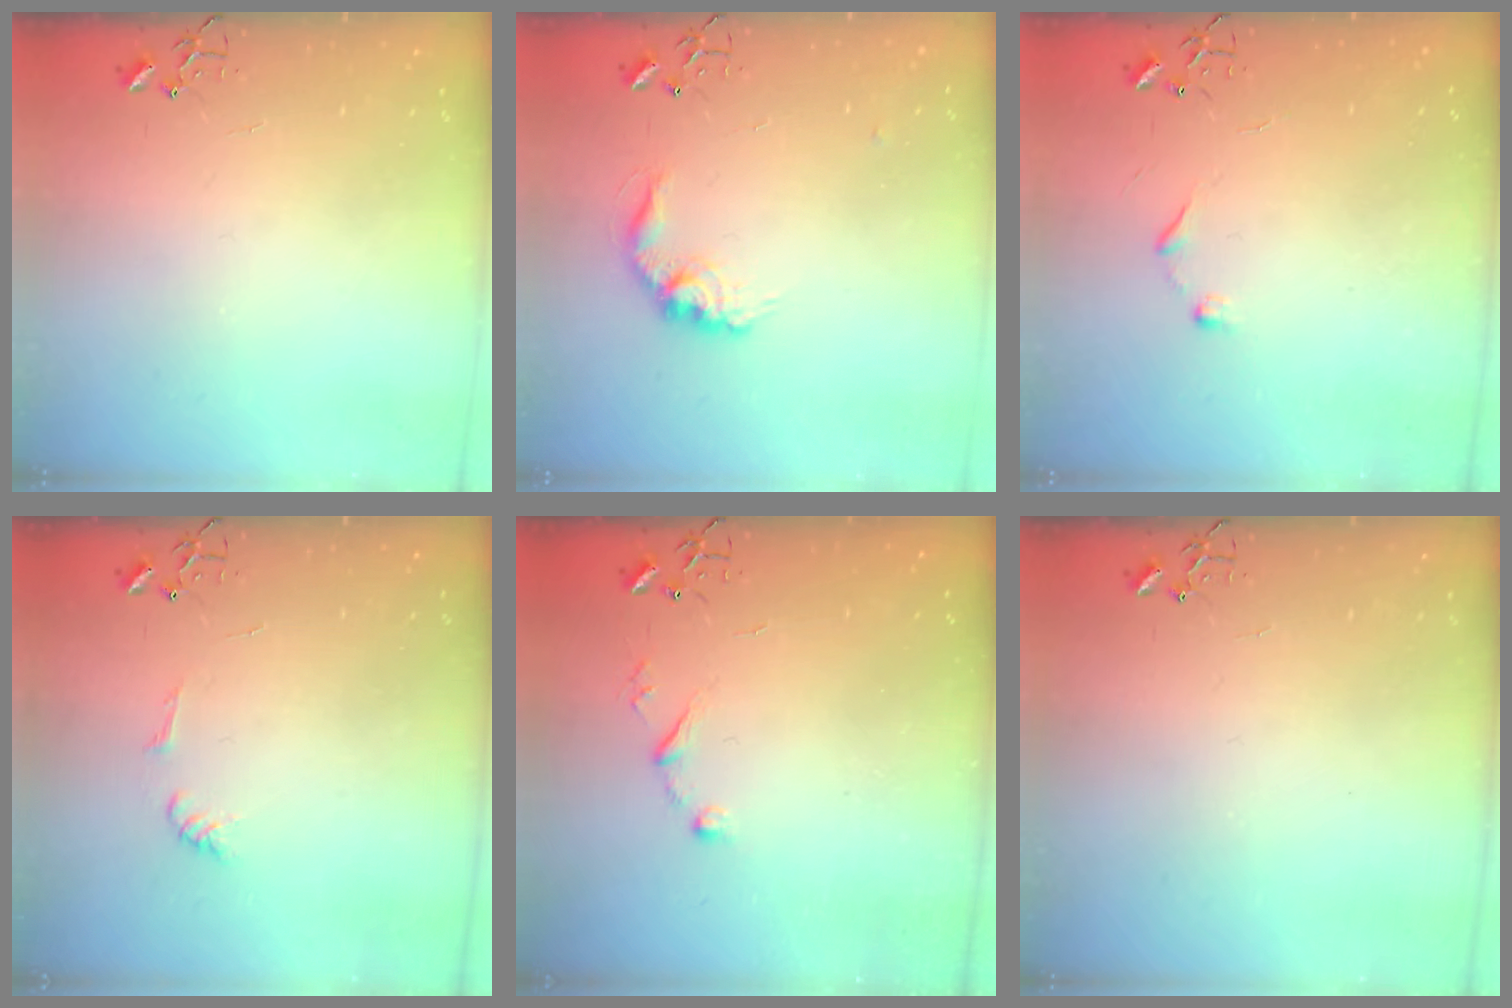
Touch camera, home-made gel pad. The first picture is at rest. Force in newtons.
{"total": 11.9, "press": 11.9, "slide": 0.7}
{"total": 6.7, "press": 6.7, "slide": 0.7}
{"total": 5.9, "press": 5.9, "slide": 0.6}
{"total": 6.6, "press": 6.6, "slide": 0.5}
{"total": 0.0}